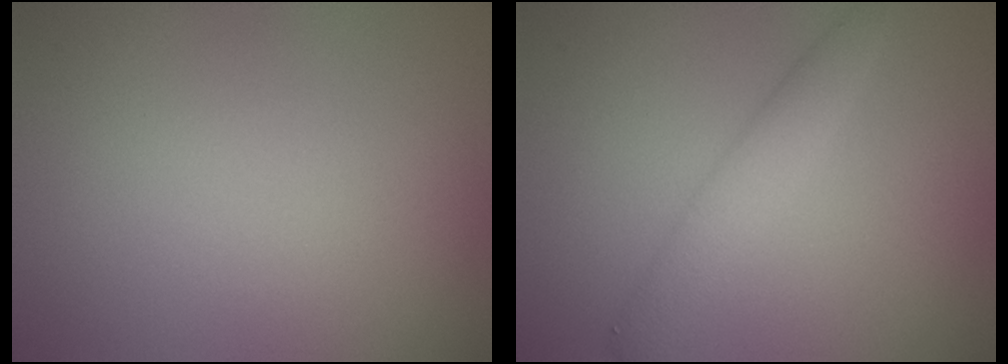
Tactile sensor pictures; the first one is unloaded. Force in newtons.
{"total": 2.8, "press": 2.8, "slide": 0.1}